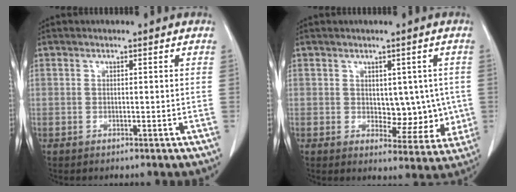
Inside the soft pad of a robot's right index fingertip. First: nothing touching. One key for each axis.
{"total": 6.6, "fx": 0.4, "fy": 4.2, "fz": 5.0, "tx": -0.044, "ty": 0.004, "tz": 0.018}